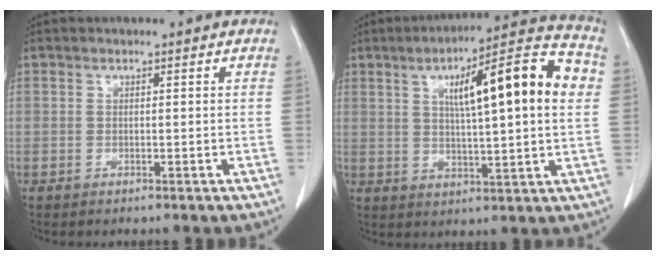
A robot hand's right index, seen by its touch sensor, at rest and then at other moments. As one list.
[{"total": 17.6, "force": [4.2, 2.4, 16.9], "torque": [-0.243, 0.033, 0.056]}]